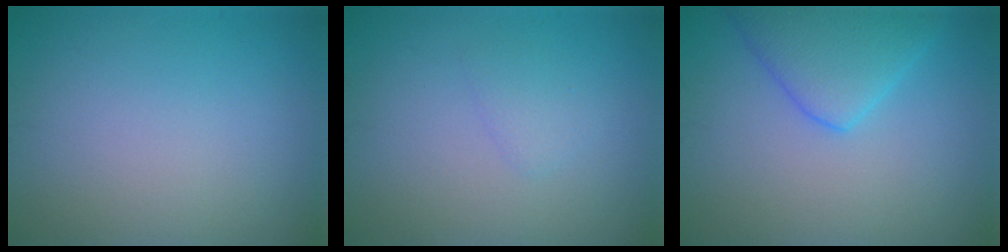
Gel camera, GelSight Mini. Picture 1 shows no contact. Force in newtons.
{"total": 1.2, "press": 1.1, "slide": 0.1}
{"total": 4.9, "press": 4.8, "slide": 0.3}